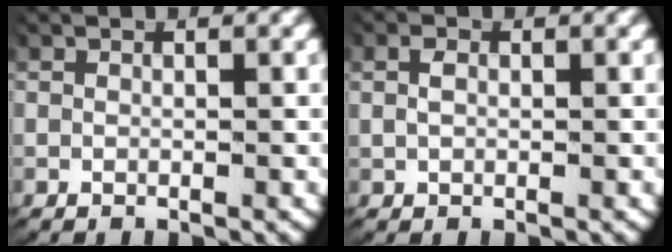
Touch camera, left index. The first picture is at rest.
{"total": 1.0, "force": [0.2, 0.7, 0.7], "torque": [-0.026, -0.006, 0.009]}